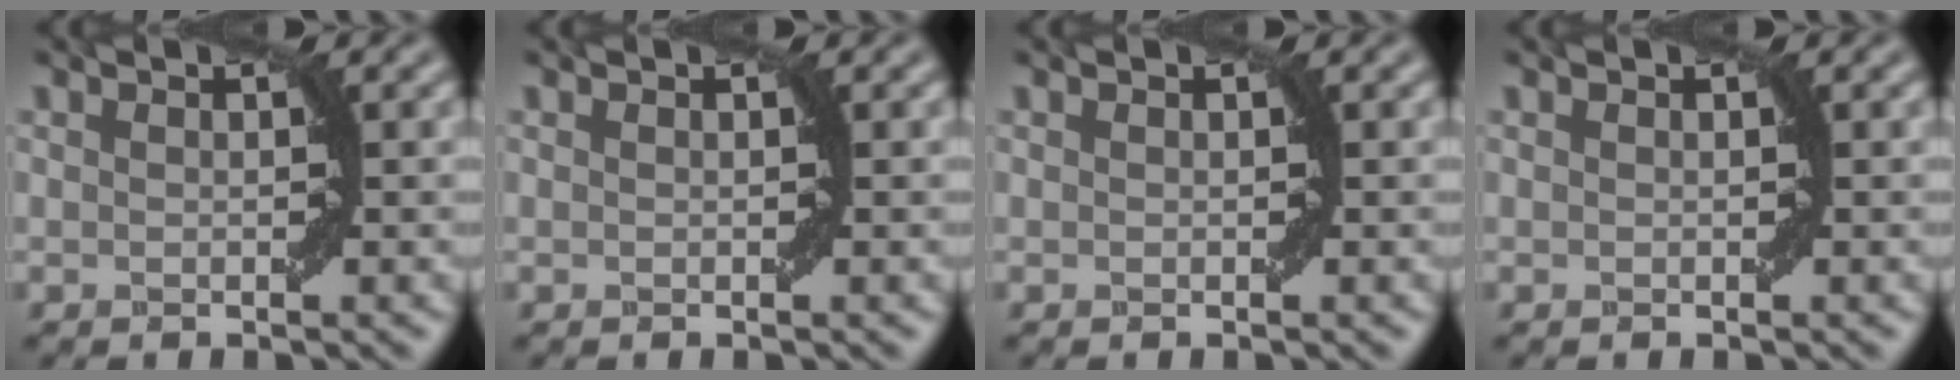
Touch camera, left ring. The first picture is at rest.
{"total": 0.0}
{"total": 0.0}
{"total": 0.0}